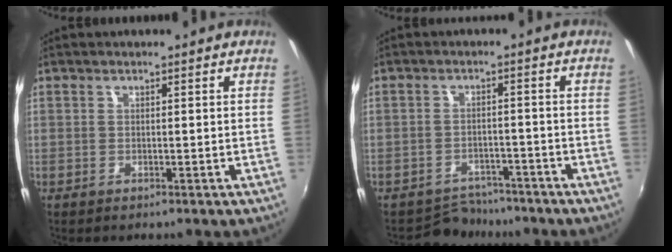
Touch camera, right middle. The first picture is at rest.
{"total": 6.4, "force": [-5.8, 2.8, 0.1], "torque": [-0.016, 0.006, -0.086]}